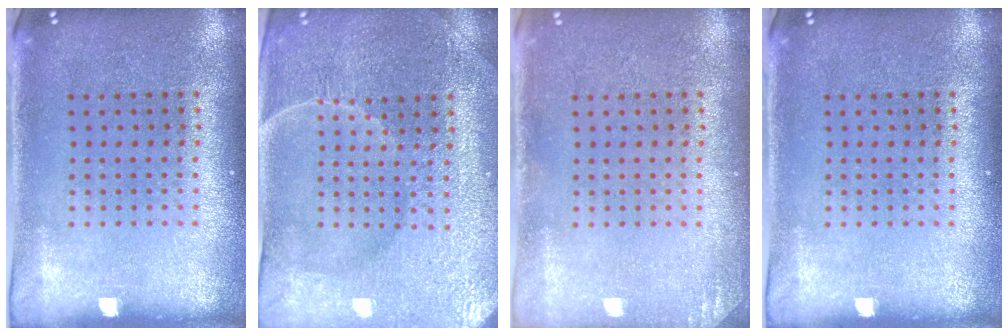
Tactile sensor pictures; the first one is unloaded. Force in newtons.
{"total": 4.2, "press": 4.0, "slide": 1.2}
{"total": 1.1, "press": 1.1, "slide": 0.1}
{"total": 0.0}